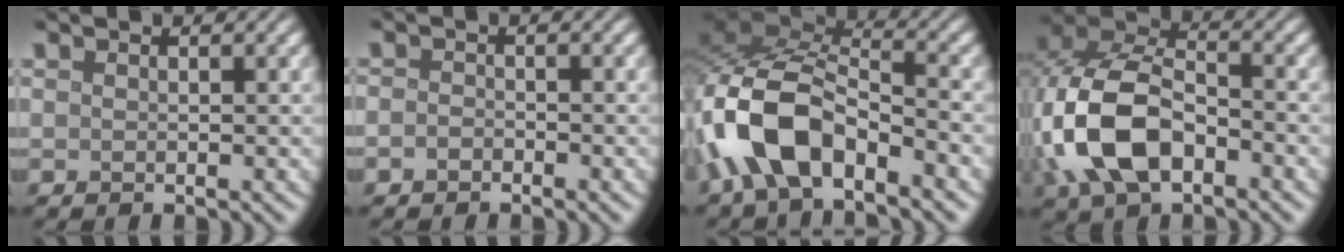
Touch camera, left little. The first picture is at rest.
{"total": 1.0, "force": [-0.8, 0.6, 0.4], "torque": [-0.007, 0.001, -0.016]}
{"total": 9.2, "force": [-4.4, 4.6, 6.6], "torque": [-0.133, 0.009, -0.091]}
{"total": 10.5, "force": [-3.3, 6.2, 7.7], "torque": [-0.182, 0.004, -0.074]}